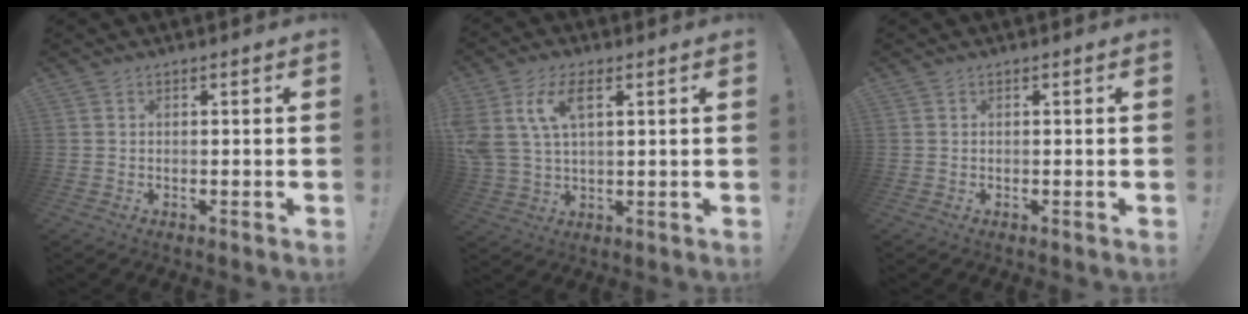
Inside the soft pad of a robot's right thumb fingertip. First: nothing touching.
{"total": 10.3, "force": [4.1, 5.5, 7.7], "torque": [-0.168, -0.002, 0.077]}
{"total": 0.0}